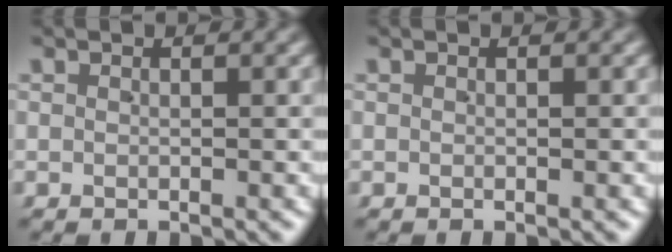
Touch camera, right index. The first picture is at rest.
{"total": 0.0}